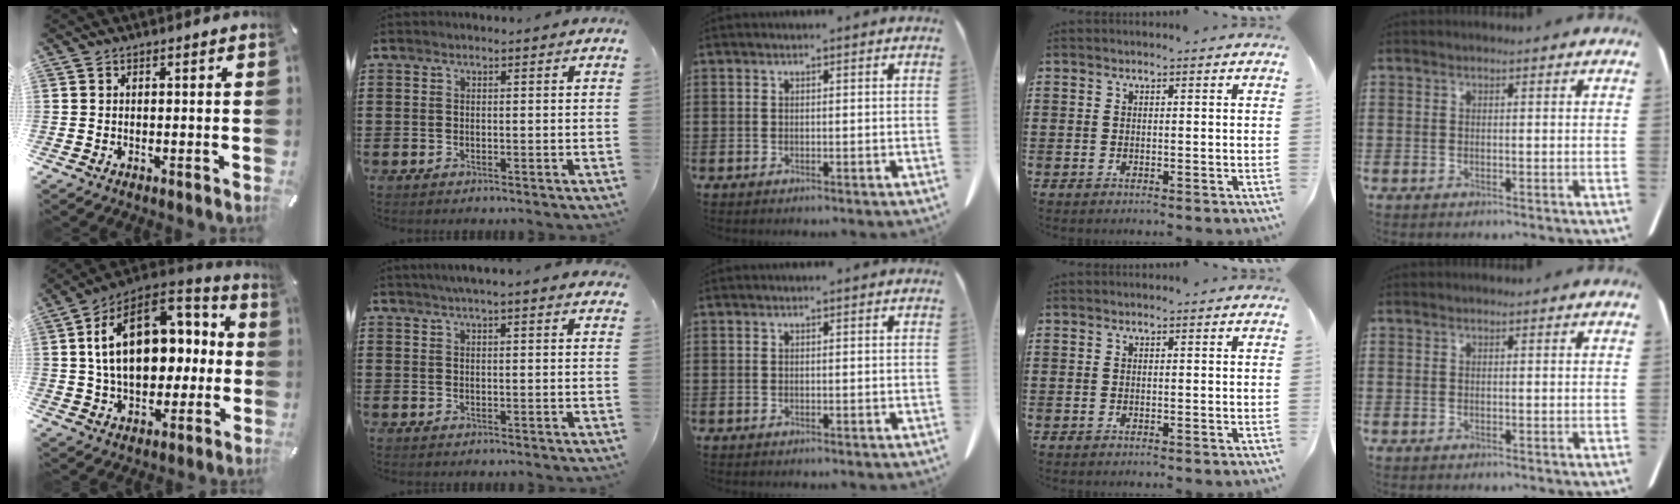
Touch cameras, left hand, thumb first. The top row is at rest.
{"thumb": {"total": 21.5, "force": [3.8, 14.9, 15.1], "torque": [-0.251, -0.005, 0.069]}, "index": {"total": 2.5, "force": [2.2, 0.0, 1.3], "torque": [-0.029, 0.002, 0.040]}}